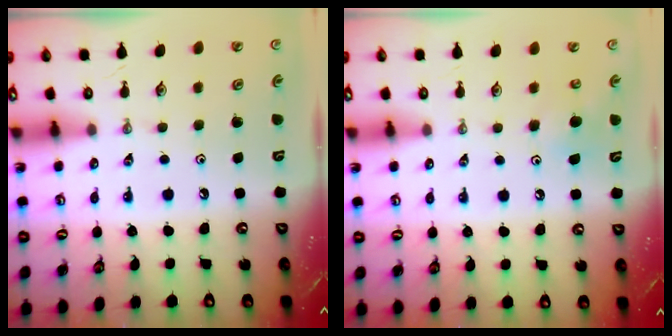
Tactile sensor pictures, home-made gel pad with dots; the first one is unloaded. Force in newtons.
{"total": 5.8, "press": 5.7, "slide": 1.0}